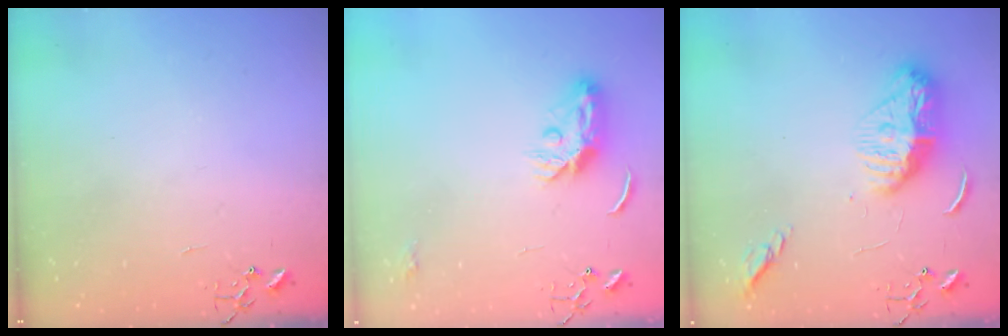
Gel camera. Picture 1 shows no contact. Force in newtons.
{"total": 7.7, "press": 7.7, "slide": 0.2}
{"total": 13.7, "press": 13.6, "slide": 1.2}